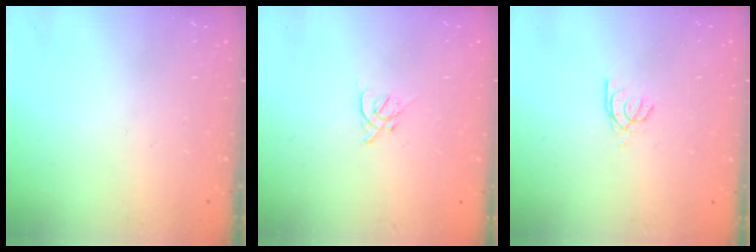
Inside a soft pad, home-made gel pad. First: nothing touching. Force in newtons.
{"total": 2.7, "press": 2.6, "slide": 0.7}
{"total": 2.3, "press": 2.3, "slide": 0.2}